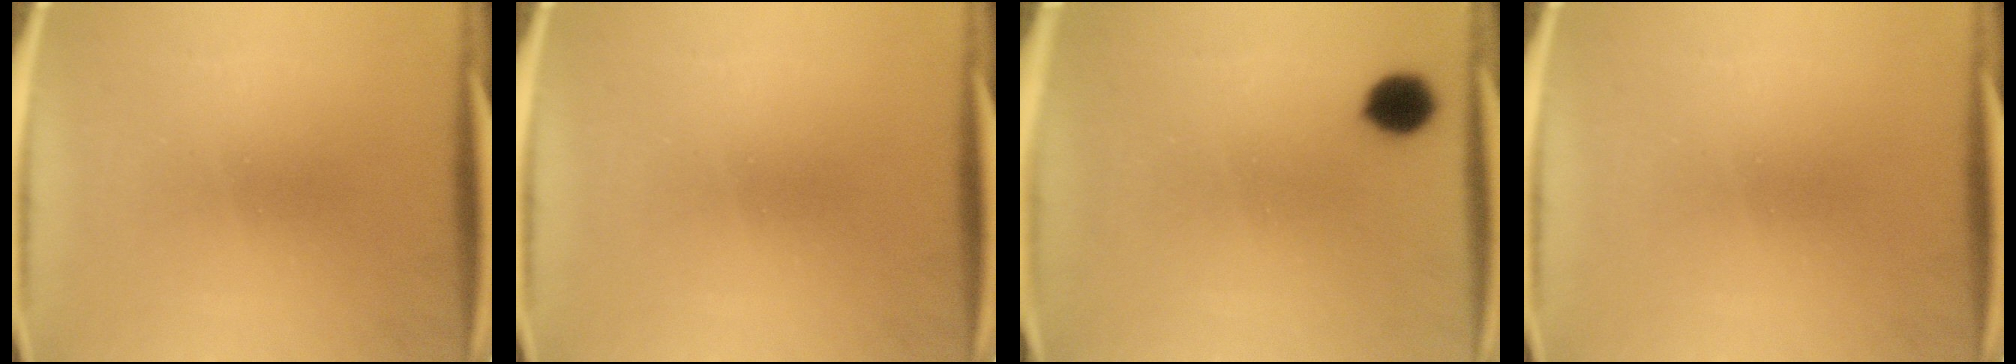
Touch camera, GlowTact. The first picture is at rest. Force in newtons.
{"total": 0.0}
{"total": 6.2}
{"total": 0.0}